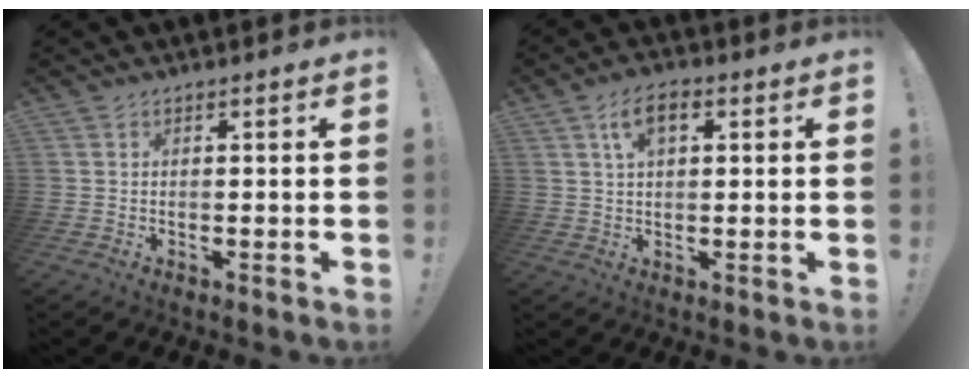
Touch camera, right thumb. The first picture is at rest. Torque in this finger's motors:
{"motor_torque": [0.00, 0.01, 0.06, 0.06, 0.00]}